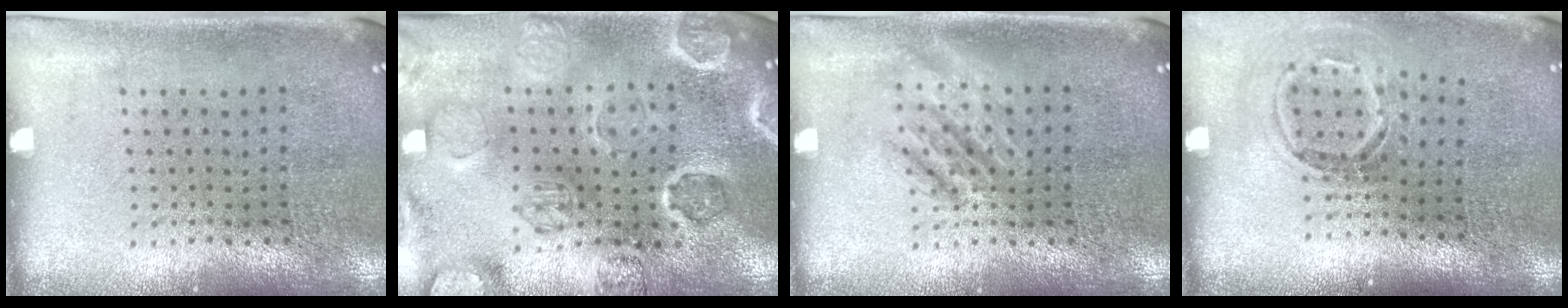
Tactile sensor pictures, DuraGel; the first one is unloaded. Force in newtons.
{"total": 2.5, "press": 2.5, "slide": 0.4}
{"total": 2.1, "press": 2.1, "slide": 0.2}
{"total": 1.7, "press": 1.2, "slide": 1.2}